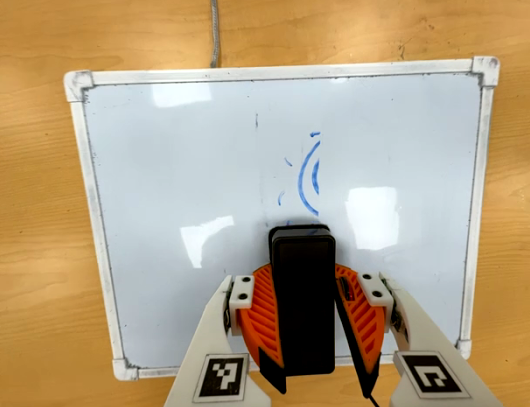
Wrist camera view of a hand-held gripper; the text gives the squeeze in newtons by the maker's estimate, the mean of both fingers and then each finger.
{"total": 8.1, "left": 8.3, "right": 7.9}